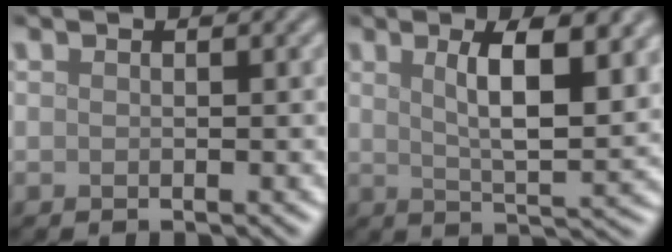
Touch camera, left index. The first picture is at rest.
{"total": 7.8, "force": [2.7, 2.2, 7.0], "torque": [-0.097, 0.001, 0.044]}